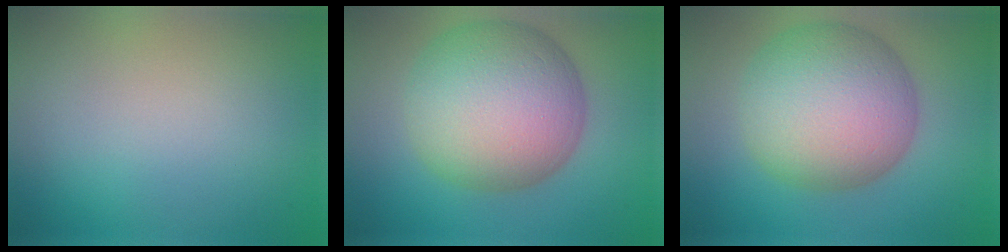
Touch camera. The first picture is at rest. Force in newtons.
{"total": 12.2, "press": 12.2, "slide": 0.4}
{"total": 11.5, "press": 11.5, "slide": 0.3}